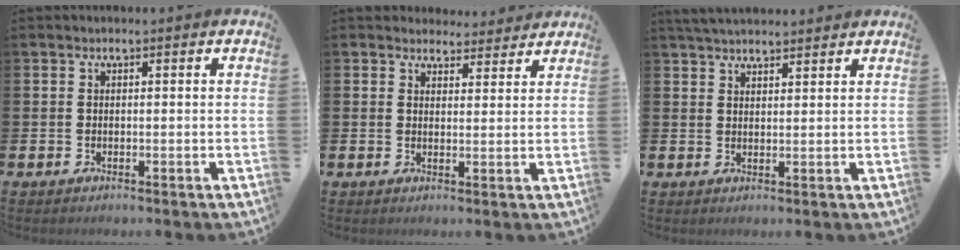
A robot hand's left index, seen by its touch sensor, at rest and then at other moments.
{"total": 3.6, "force": [3.3, 1.2, -0.2], "torque": [0.008, -0.019, 0.059]}
{"total": 3.6, "force": [3.5, 0.6, 0.7], "torque": [-0.017, -0.011, 0.065]}